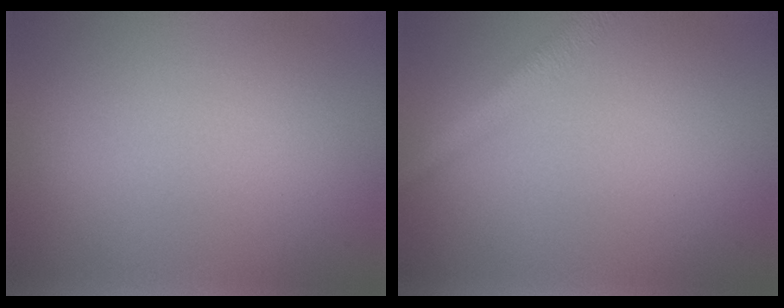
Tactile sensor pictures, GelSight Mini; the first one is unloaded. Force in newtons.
{"total": 2.7, "press": 2.7, "slide": 0.1}